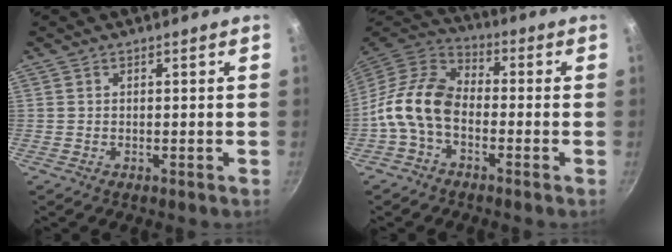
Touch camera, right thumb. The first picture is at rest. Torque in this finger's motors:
{"motor_torque": [1.98, 2.44, 1.16, -1.22, 0.51]}